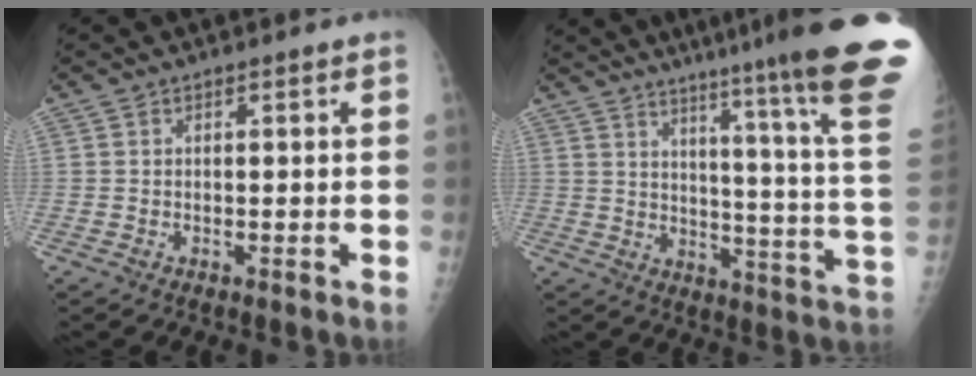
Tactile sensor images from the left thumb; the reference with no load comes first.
{"total": 26.8, "force": [20.1, -0.2, 17.8], "torque": [-0.206, -0.133, 0.259]}